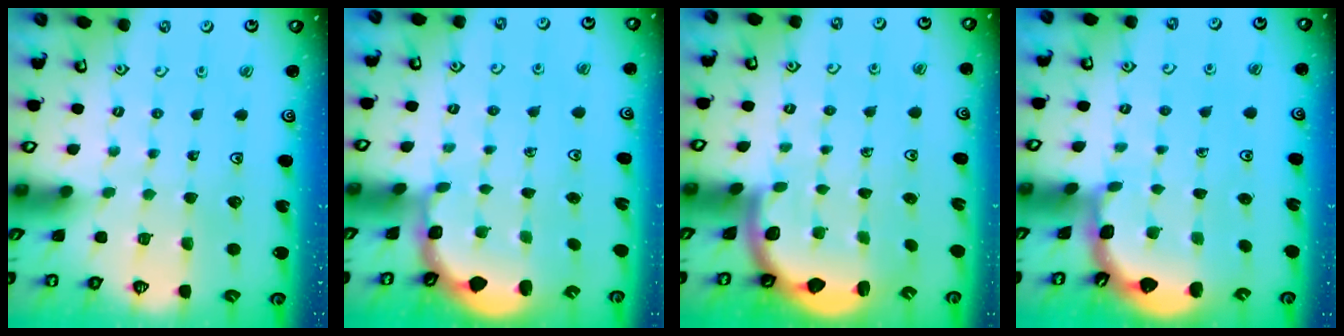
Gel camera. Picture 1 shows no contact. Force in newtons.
{"total": 2.7, "press": 2.0, "slide": 1.8}
{"total": 2.5, "press": 2.2, "slide": 1.1}
{"total": 1.9, "press": 1.9, "slide": 0.2}